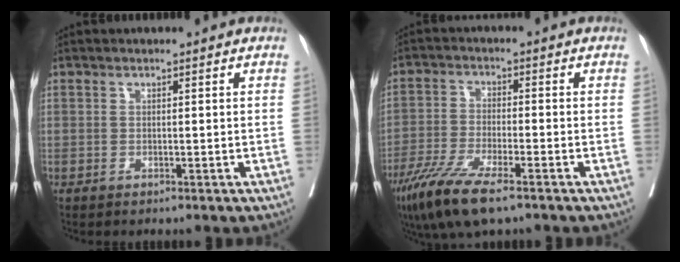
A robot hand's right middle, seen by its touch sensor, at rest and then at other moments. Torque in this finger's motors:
{"motor_torque": [1.18, -0.96, 0.21, 0.14]}